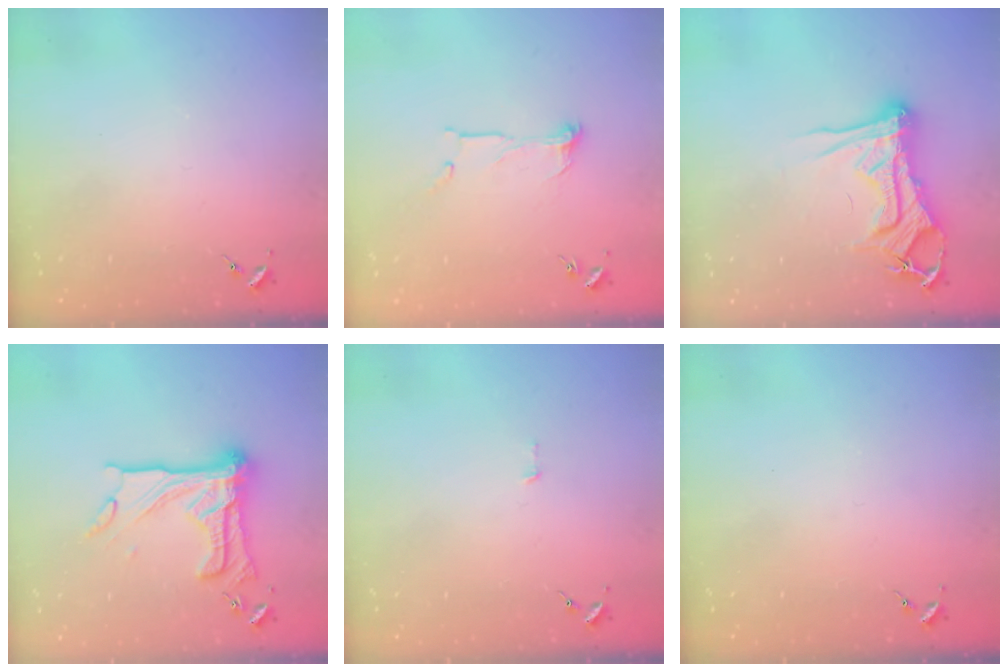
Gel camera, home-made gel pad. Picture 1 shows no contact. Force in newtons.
{"total": 7.1, "press": 7.1, "slide": 0.3}
{"total": 17.4, "press": 17.4, "slide": 1.2}
{"total": 23.4, "press": 23.2, "slide": 2.4}
{"total": 3.2, "press": 3.2, "slide": 0.2}
{"total": 0.0}